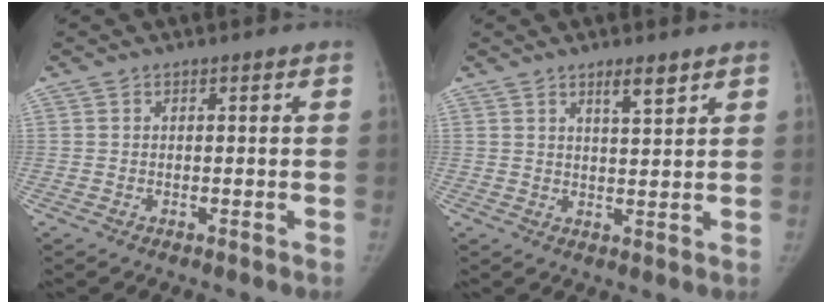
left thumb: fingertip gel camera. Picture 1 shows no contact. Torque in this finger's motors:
{"motor_torque": [0.20, -0.44, 1.12, -0.64, 0.08]}